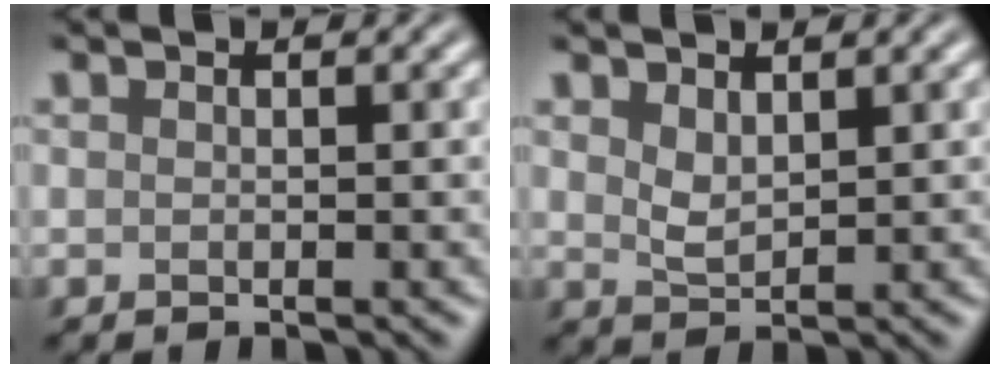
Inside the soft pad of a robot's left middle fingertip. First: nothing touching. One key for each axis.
{"total": 1.8, "fx": 1.0, "fy": 0.9, "fz": 1.2, "tx": -0.029, "ty": -0.003, "tz": 0.026}